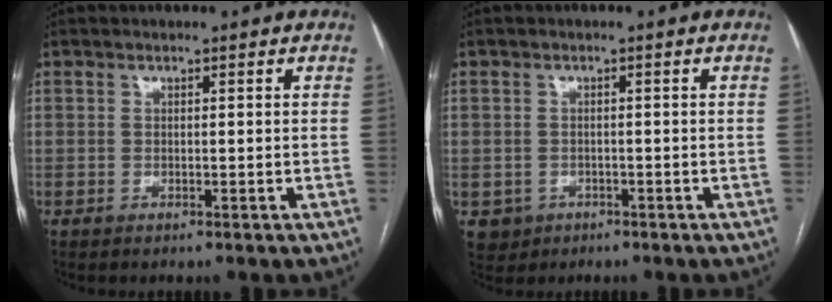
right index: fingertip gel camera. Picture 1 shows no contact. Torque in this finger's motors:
{"motor_torque": [-0.02, 0.10, -0.37, -0.14]}